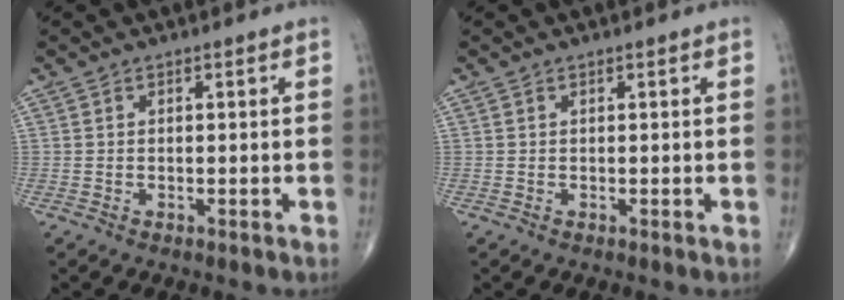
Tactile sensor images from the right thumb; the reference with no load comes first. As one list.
[{"total": 0.0}]